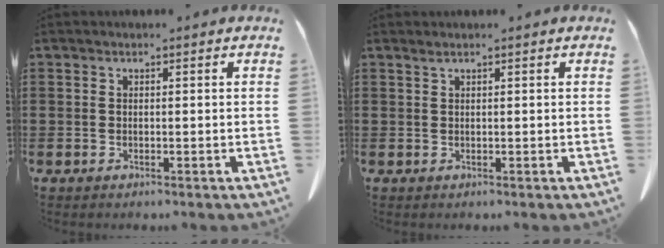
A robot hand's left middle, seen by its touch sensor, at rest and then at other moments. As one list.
[{"total": 0.7, "force": [0.5, 0.0, 0.6], "torque": [-0.012, -0.002, 0.010]}]